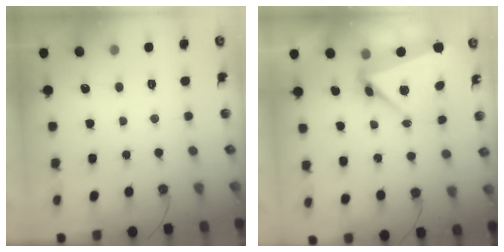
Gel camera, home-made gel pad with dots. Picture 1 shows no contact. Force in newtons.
{"total": 7.0, "press": 7.0, "slide": 0.8}